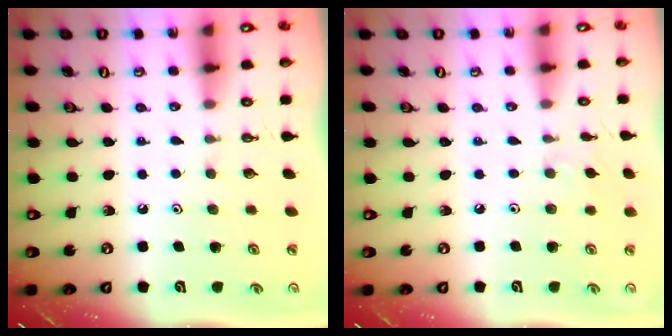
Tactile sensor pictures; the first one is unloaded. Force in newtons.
{"total": 2.3, "press": 2.3, "slide": 0.6}